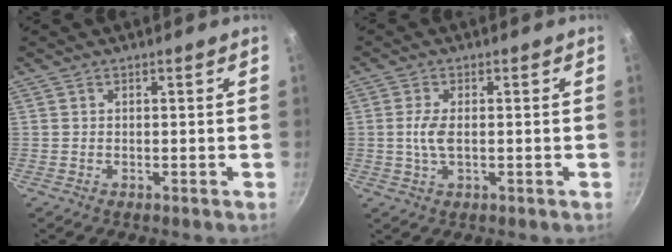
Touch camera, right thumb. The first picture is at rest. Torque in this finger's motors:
{"motor_torque": [0.20, 0.29, 0.76, -0.36, 0.10]}